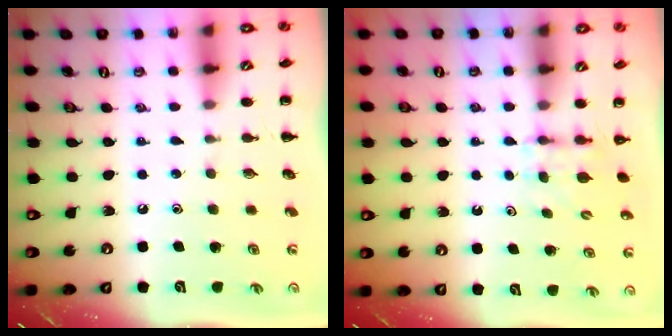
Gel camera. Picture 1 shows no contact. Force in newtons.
{"total": 3.4, "press": 3.1, "slide": 1.4}